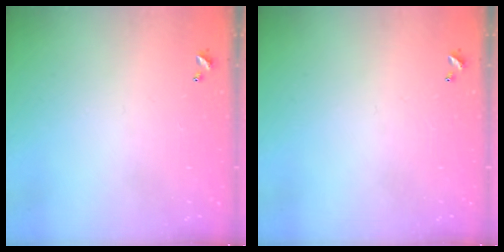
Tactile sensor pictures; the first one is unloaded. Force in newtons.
{"total": 0.0}